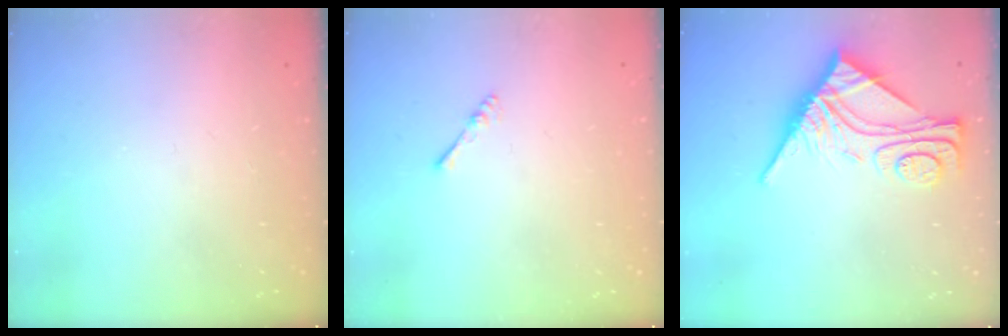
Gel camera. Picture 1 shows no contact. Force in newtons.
{"total": 2.2, "press": 2.2, "slide": 0.4}
{"total": 11.3, "press": 11.2, "slide": 1.4}